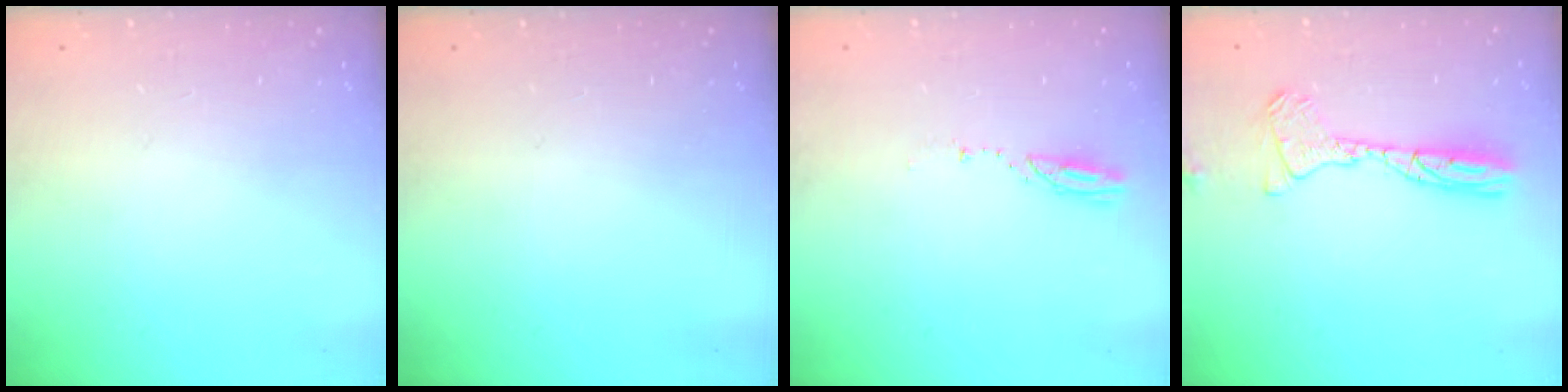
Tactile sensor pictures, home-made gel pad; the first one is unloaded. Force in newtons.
{"total": 0.0}
{"total": 3.7, "press": 3.7, "slide": 0.4}
{"total": 13.0, "press": 12.6, "slide": 3.3}